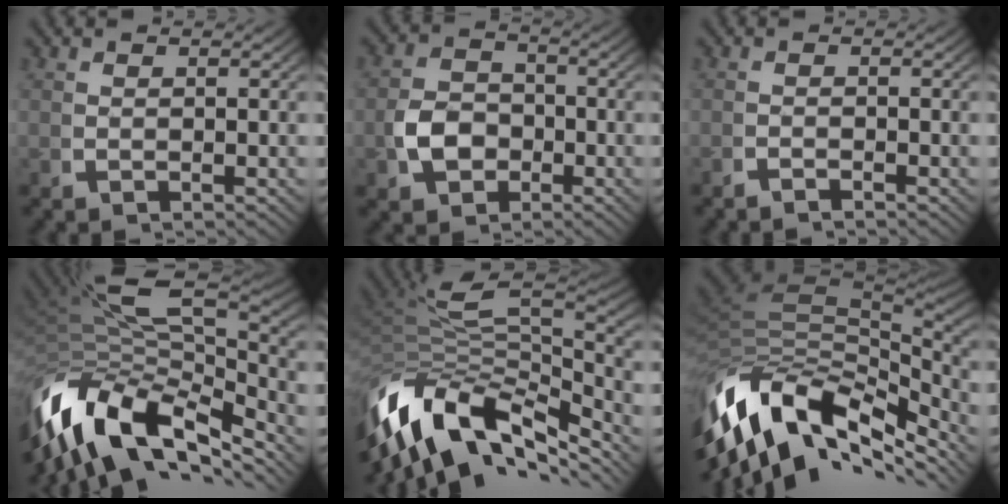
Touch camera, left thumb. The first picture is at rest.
{"total": 5.2, "force": [-1.5, 4.1, 2.8], "torque": [-0.060, -0.017, -0.018]}
{"total": 1.0, "force": [-1.0, 0.1, 0.1], "torque": [0.003, -0.001, -0.024]}
{"total": 15.5, "force": [-2.5, 9.1, 12.3], "torque": [-0.231, -0.019, -0.028]}
{"total": 14.5, "force": [-3.5, 8.6, 11.1], "torque": [-0.225, -0.022, -0.041]}
{"total": 17.4, "force": [-3.3, 10.3, 13.7], "torque": [-0.267, -0.024, -0.029]}